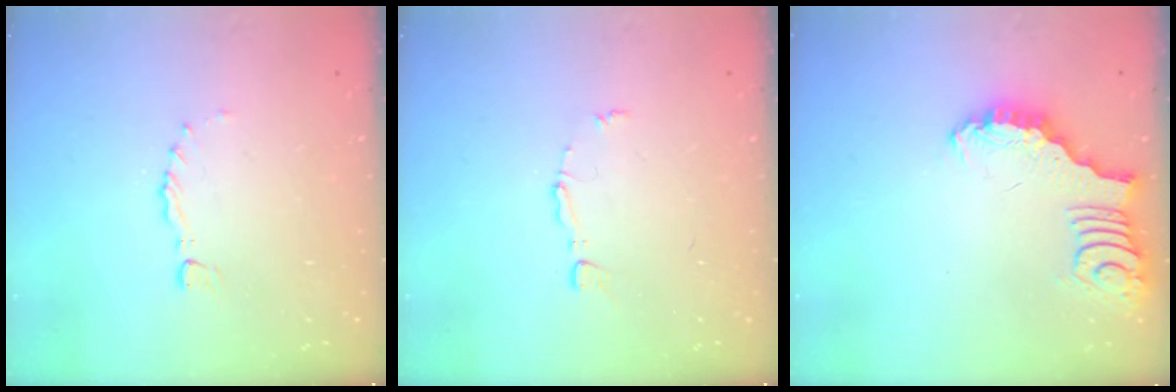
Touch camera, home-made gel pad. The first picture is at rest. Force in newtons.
{"total": 5.1, "press": 5.0, "slide": 0.6}
{"total": 3.3, "press": 3.3, "slide": 0.4}